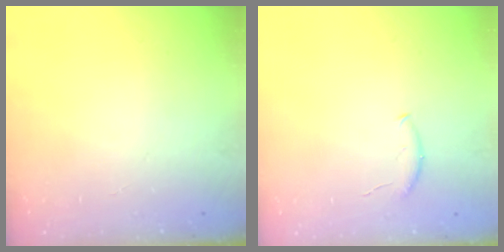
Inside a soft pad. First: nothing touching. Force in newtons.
{"total": 5.3, "press": 5.2, "slide": 0.6}